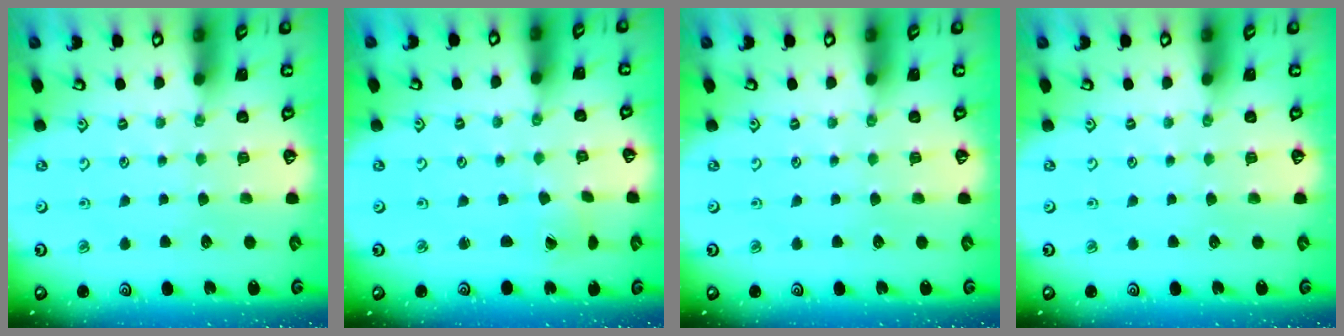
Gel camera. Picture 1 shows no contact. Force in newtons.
{"total": 0.7, "press": 0.7, "slide": 0.1}
{"total": 0.0}
{"total": 0.0}